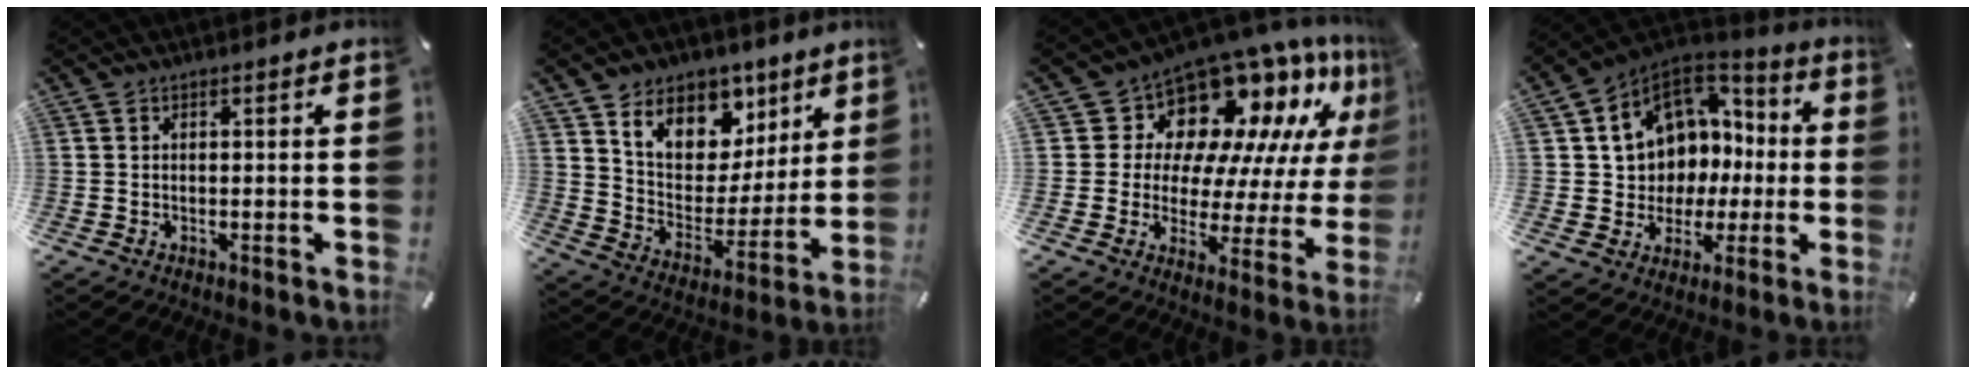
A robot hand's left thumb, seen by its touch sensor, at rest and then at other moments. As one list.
[{"total": 11.6, "force": [7.3, 8.7, 2.6], "torque": [-0.047, -0.061, 0.138]}, {"total": 14.0, "force": [10.4, 8.1, 4.8], "torque": [-0.080, -0.112, 0.176]}, {"total": 10.8, "force": [3.4, 9.7, 3.3], "torque": [-0.068, -0.037, 0.069]}]